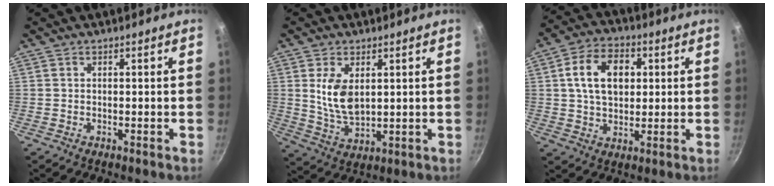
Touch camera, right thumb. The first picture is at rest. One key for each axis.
{"total": 8.4, "fx": 2.1, "fy": 4.7, "fz": 6.6, "tx": -0.119, "ty": -0.023, "tz": 0.050}
{"total": 11.7, "fx": 2.3, "fy": 8.1, "fz": 8.2, "tx": -0.120, "ty": 0.010, "tz": 0.032}